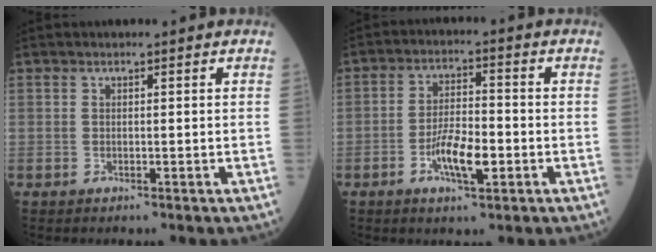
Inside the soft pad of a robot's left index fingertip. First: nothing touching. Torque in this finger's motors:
{"motor_torque": [0.14, 0.11, 0.19, 0.07]}